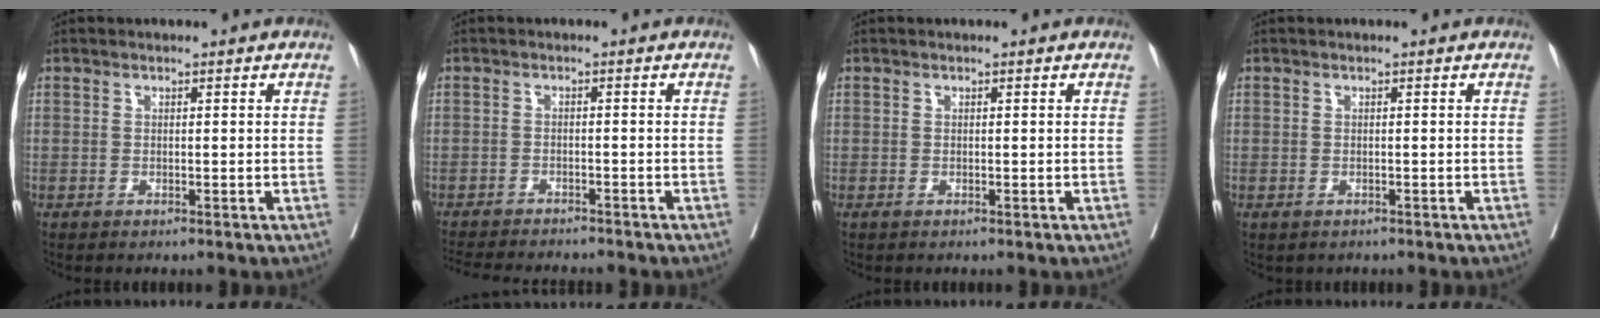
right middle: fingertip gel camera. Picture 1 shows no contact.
{"total": 9.9, "force": [-9.2, 1.0, 3.3], "torque": [-0.044, -0.011, -0.131]}
{"total": 0.0}
{"total": 1.1, "force": [-0.8, 0.7, 0.4], "torque": [-0.008, -0.001, -0.009]}